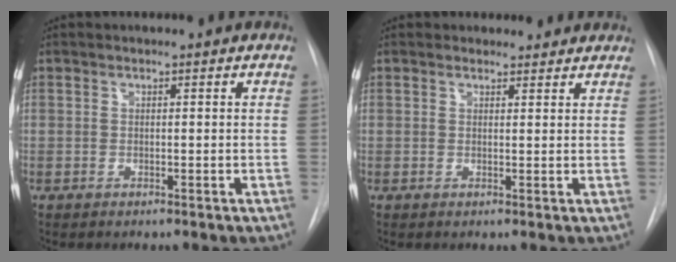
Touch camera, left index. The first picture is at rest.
{"total": 2.8, "force": [2.5, 1.3, -0.2], "torque": [0.009, -0.001, 0.018]}